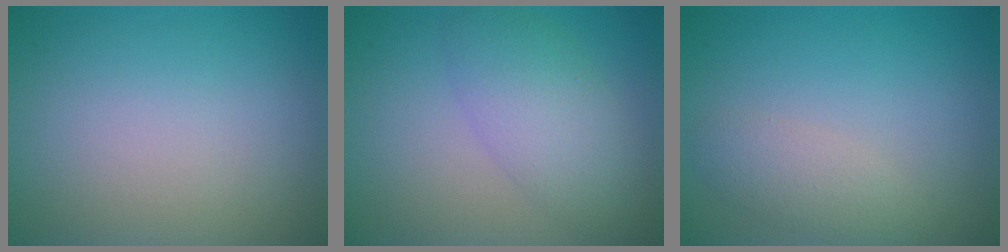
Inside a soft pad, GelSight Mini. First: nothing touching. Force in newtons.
{"total": 4.7, "press": 4.7, "slide": 0.1}
{"total": 2.3, "press": 2.3, "slide": 0.2}